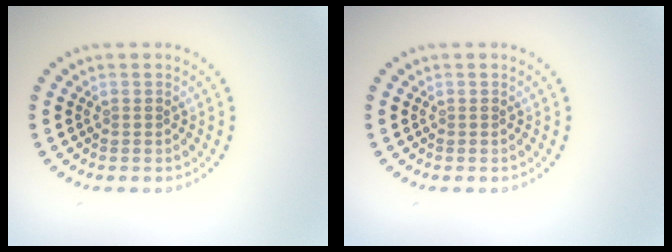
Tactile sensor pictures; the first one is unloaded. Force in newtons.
{"total": 0.0}